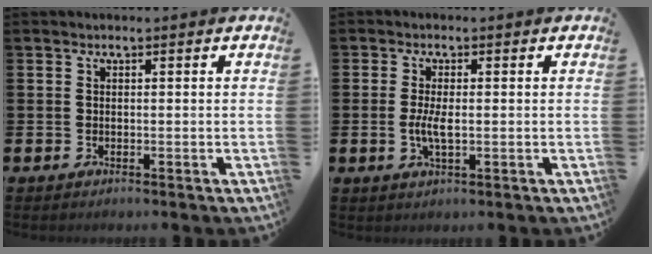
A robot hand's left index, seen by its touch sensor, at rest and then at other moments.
{"total": 3.0, "force": [-0.2, 1.0, 2.8], "torque": [-0.051, 0.001, -0.005]}